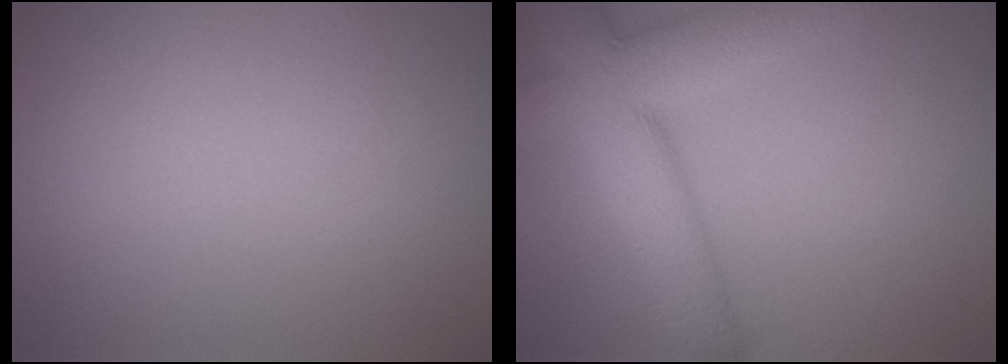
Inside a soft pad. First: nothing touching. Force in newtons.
{"total": 9.8, "press": 9.7, "slide": 0.6}